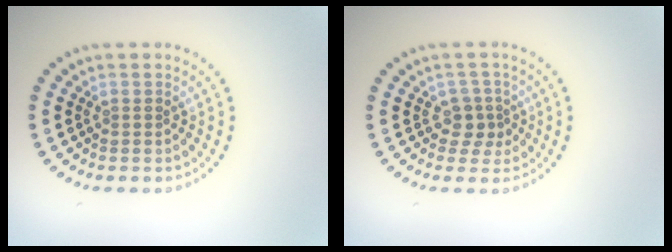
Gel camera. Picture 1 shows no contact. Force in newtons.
{"total": 2.0, "press": 1.7, "slide": 1.1}